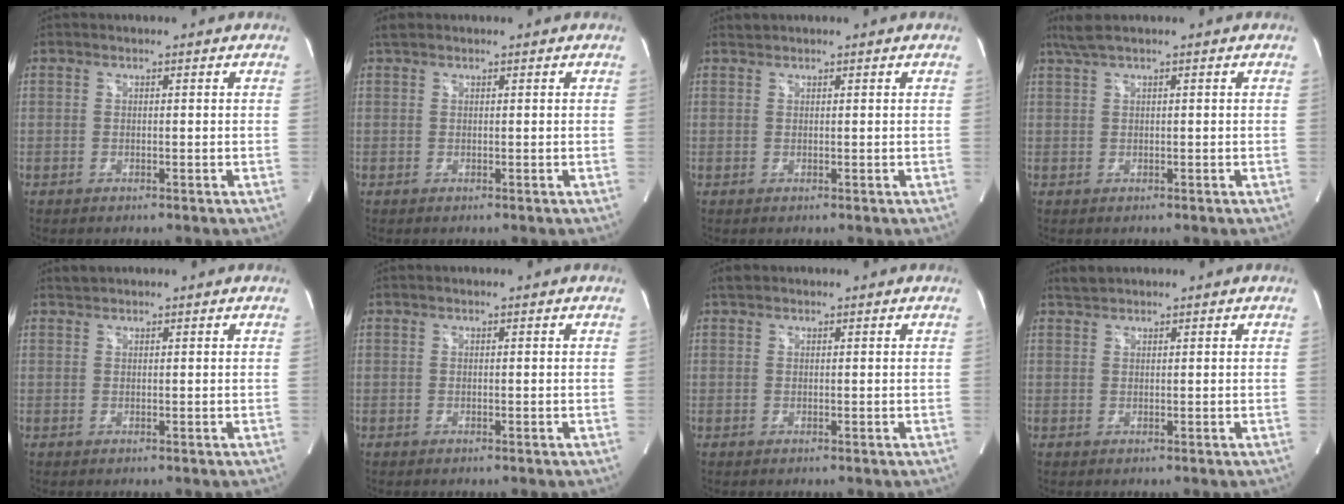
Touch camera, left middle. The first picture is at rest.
{"total": 1.2, "force": [1.0, 0.4, 0.4], "torque": [-0.014, 0.014, 0.021]}
{"total": 0.6, "force": [0.6, -0.1, -0.1], "torque": [-0.005, 0.004, 0.014]}
{"total": 2.7, "force": [1.9, -0.2, 1.8], "torque": [-0.050, 0.022, 0.044]}
{"total": 0.8, "force": [0.8, 0.0, -0.1], "torque": [-0.008, 0.005, 0.019]}
{"total": 0.0}
{"total": 1.0, "force": [0.9, 0.4, 0.3], "torque": [-0.012, 0.011, 0.018]}
{"total": 1.3, "force": [1.3, 0.0, 0.0], "torque": [-0.010, 0.007, 0.031]}